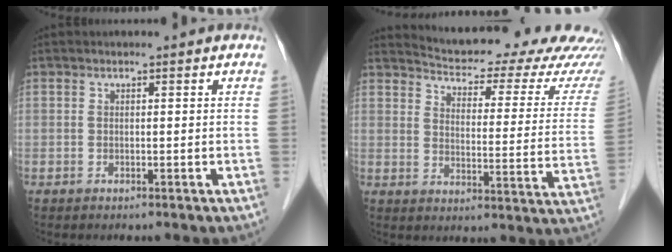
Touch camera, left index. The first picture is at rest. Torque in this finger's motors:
{"motor_torque": [0.98, -1.15, -0.01, 0.01]}